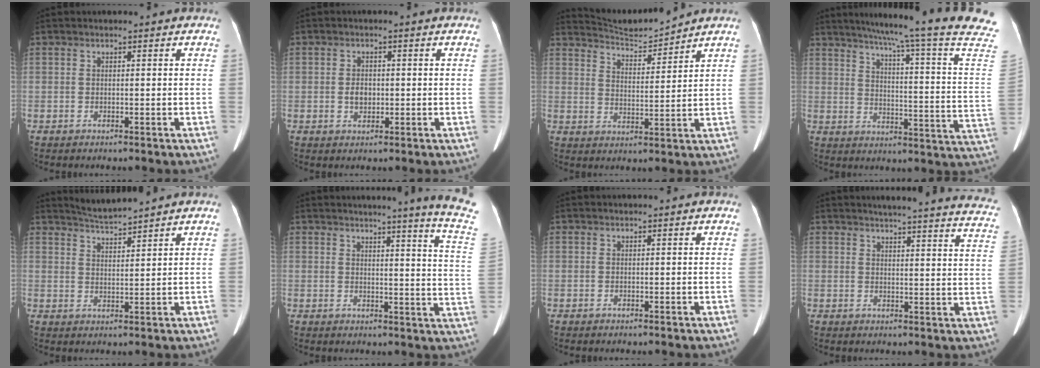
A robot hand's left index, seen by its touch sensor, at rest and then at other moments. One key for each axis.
{"total": 2.2, "fx": -0.3, "fy": 1.6, "fz": 1.5, "tx": -0.033, "ty": 0.003, "tz": -0.002}
{"total": 6.6, "fx": 6.6, "fy": -0.8, "fz": 0.0, "tx": -0.013, "ty": 0.000, "tz": 0.123}
{"total": 24.8, "fx": 20.7, "fy": -2.2, "fz": 13.4, "tx": -0.201, "ty": -0.075, "tz": 0.254}
{"total": 3.6, "fx": 3.5, "fy": -0.8, "fz": 0.3, "tx": -0.010, "ty": 0.002, "tz": 0.070}
{"total": 12.1, "fx": 10.3, "fy": -2.3, "fz": 5.9, "tx": -0.077, "ty": -0.080, "tz": 0.097}
{"total": 0.0}
{"total": 22.8, "fx": 21.0, "fy": 1.4, "fz": 8.7, "tx": -0.107, "ty": -0.075, "tz": 0.224}